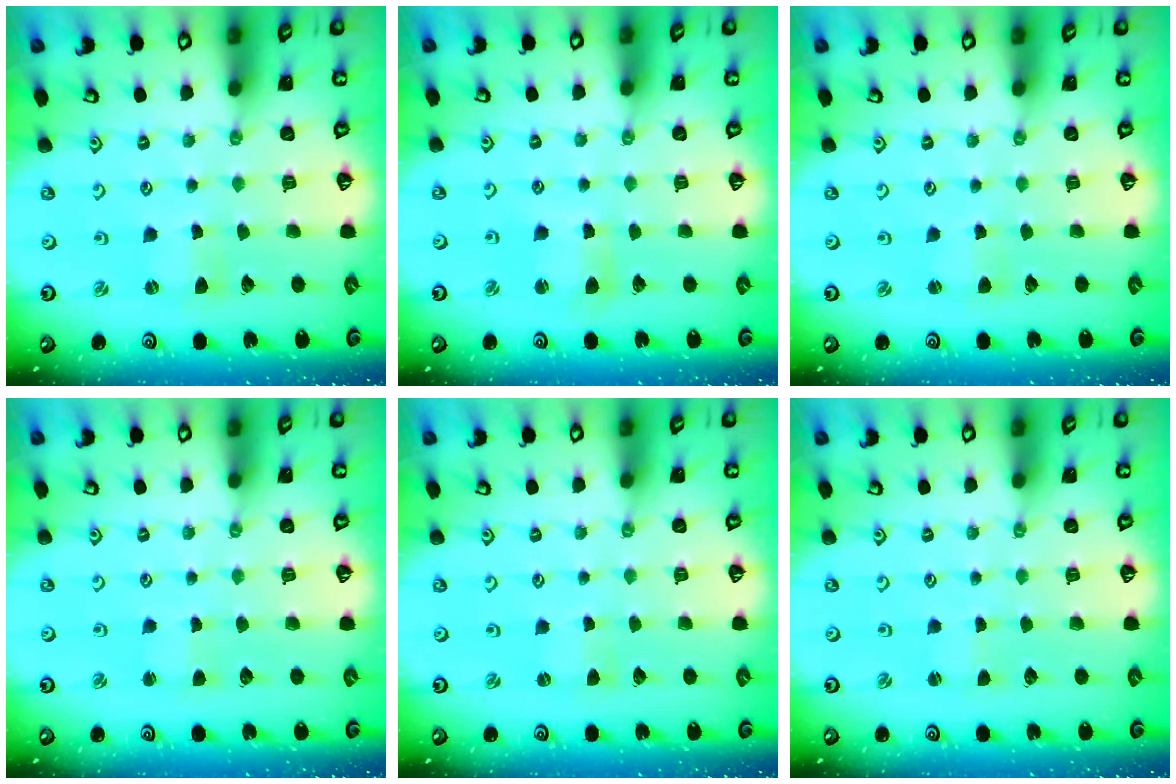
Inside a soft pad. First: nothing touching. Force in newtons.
{"total": 4.6, "press": 4.6, "slide": 0.4}
{"total": 2.4, "press": 2.4, "slide": 0.3}
{"total": 2.3, "press": 2.3, "slide": 0.3}
{"total": 0.0}
{"total": 0.0}